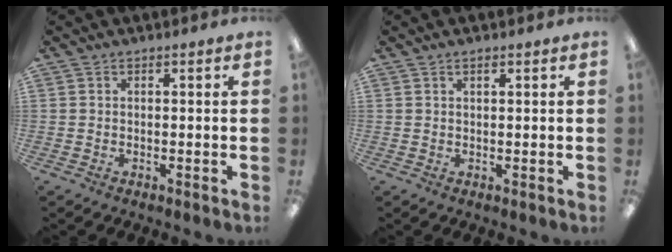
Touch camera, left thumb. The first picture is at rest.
{"total": 1.2, "force": [0.8, 0.3, 0.7], "torque": [-0.016, 0.001, 0.015]}